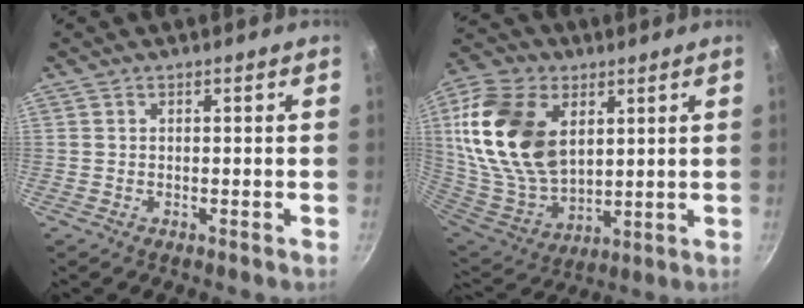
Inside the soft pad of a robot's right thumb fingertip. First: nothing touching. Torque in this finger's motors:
{"motor_torque": [0.81, 2.73, 2.42, 0.35, 0.71]}